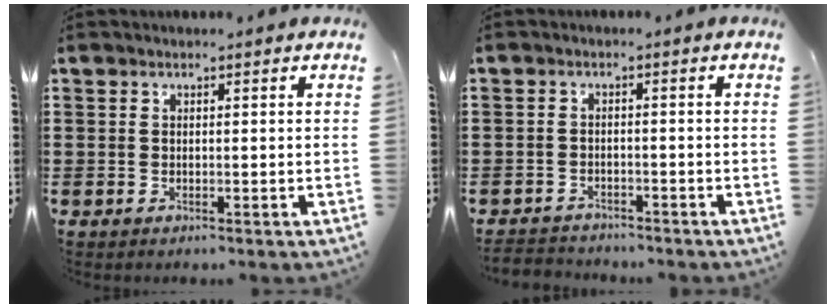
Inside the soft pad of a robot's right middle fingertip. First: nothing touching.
{"total": 2.4, "force": [-2.4, 0.4, -0.2], "torque": [-0.003, -0.002, -0.054]}